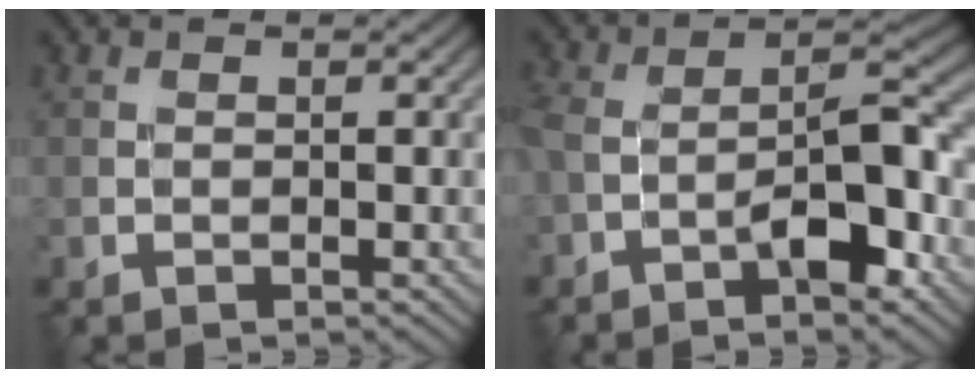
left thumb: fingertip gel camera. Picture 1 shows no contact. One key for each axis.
{"total": 9.9, "fx": -4.7, "fy": 3.6, "fz": 7.9, "tx": -0.133, "ty": 0.007, "tz": -0.085}